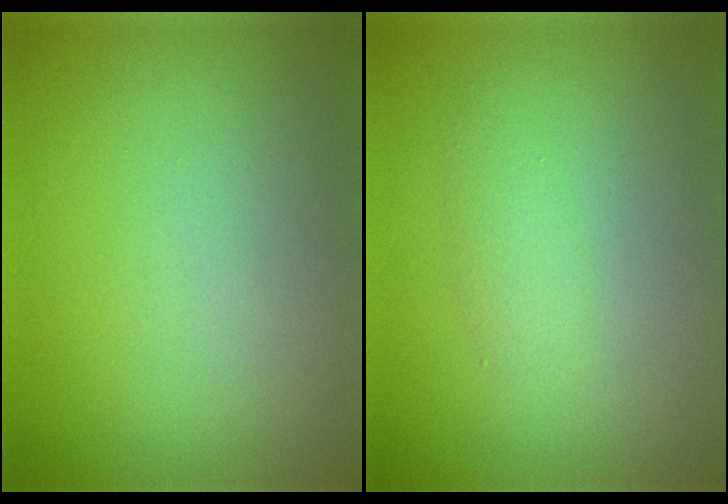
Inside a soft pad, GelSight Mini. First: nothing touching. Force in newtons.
{"total": 1.4, "press": 1.4, "slide": 0.0}